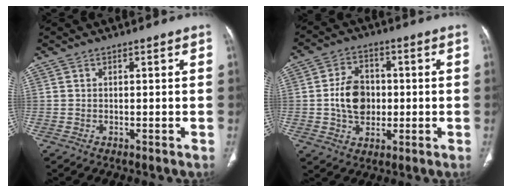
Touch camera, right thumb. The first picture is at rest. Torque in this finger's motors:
{"motor_torque": [0.89, 0.80, 1.16, -0.25, 0.04]}